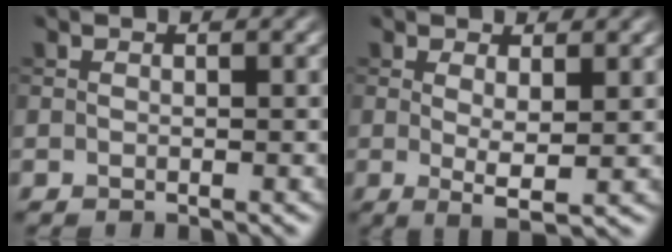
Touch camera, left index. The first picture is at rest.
{"total": 2.8, "force": [0.5, 0.5, 2.7], "torque": [-0.044, -0.013, 0.013]}